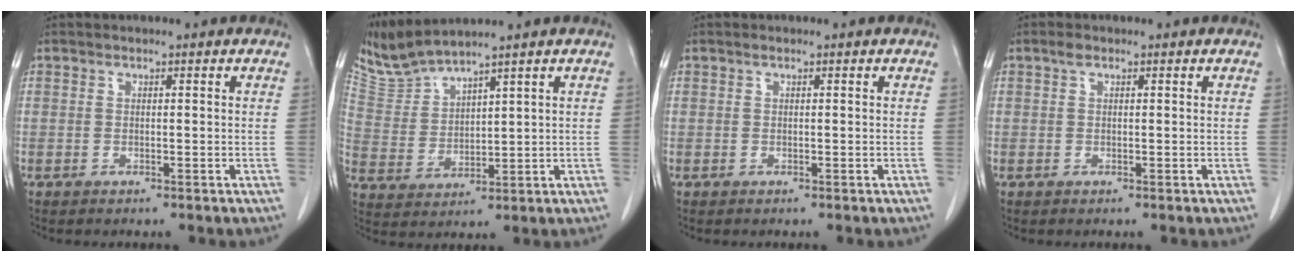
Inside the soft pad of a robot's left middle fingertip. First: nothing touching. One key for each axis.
{"total": 6.3, "fx": 6.1, "fy": -0.7, "fz": 1.3, "tx": -0.047, "ty": 0.001, "tz": 0.141}
{"total": 0.0}
{"total": 0.9, "fx": 0.5, "fy": 0.5, "fz": 0.6, "tx": -0.010, "ty": 0.008, "tz": 0.008}